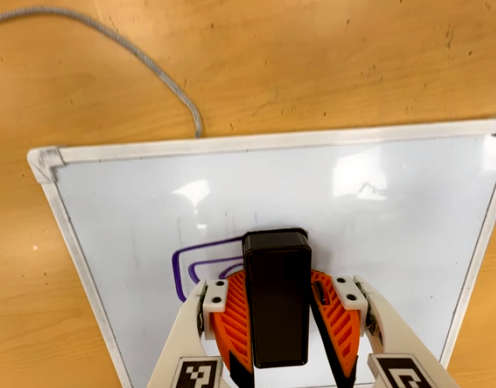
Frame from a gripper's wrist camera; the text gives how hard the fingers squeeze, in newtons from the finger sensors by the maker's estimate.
{"total": 13.1, "left": 15.2, "right": 11.0}